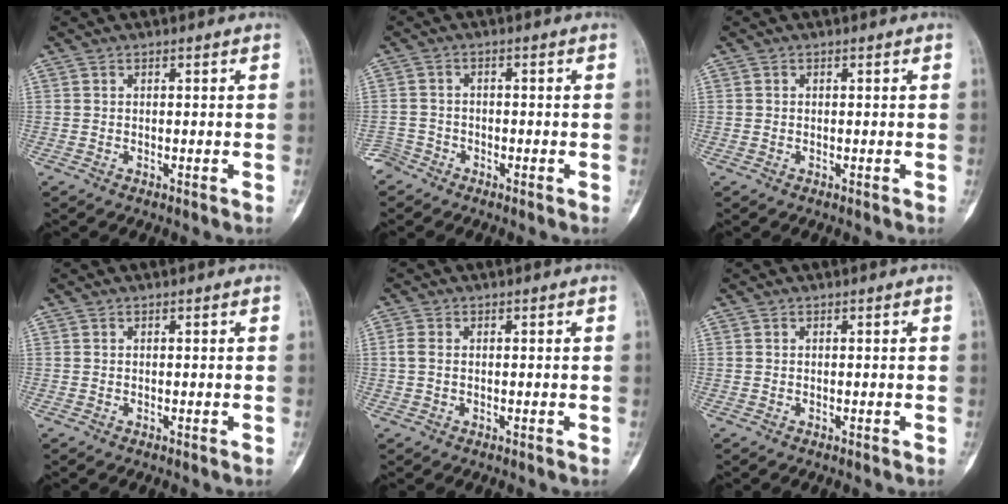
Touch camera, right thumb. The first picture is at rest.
{"total": 2.9, "force": [-2.4, 1.6, -0.5], "torque": [0.021, 0.009, -0.052]}
{"total": 0.0}
{"total": 0.0}
{"total": 2.2, "force": [0.0, 1.5, 1.5], "torque": [-0.041, 0.002, -0.001]}
{"total": 0.0}